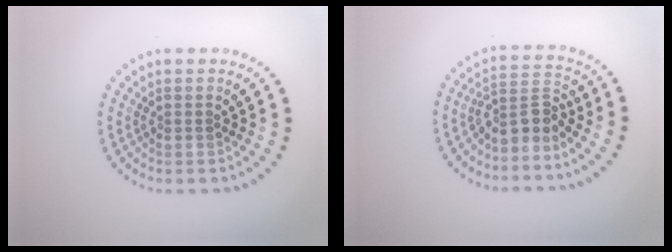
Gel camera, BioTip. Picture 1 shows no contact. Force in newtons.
{"total": 3.1, "press": 2.2, "slide": 2.2}